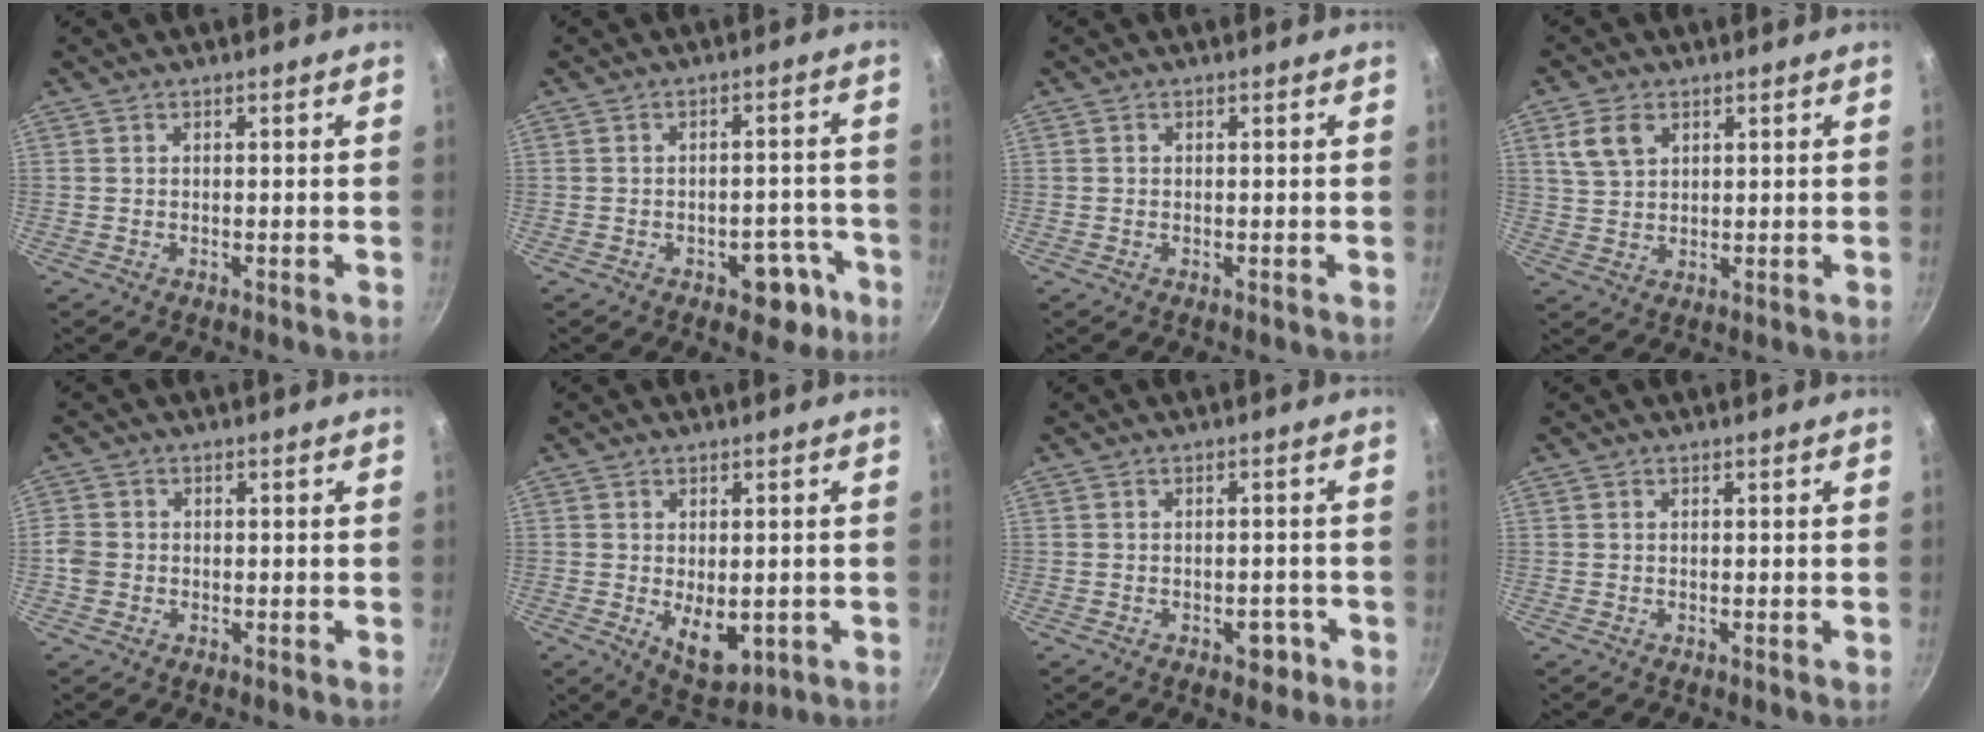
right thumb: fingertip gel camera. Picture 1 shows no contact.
{"total": 6.4, "force": [-3.5, 3.8, 3.9], "torque": [-0.020, 0.037, -0.039]}
{"total": 0.0}
{"total": 5.7, "force": [2.6, 3.7, 3.4], "torque": [-0.058, -0.002, 0.056]}
{"total": 3.2, "force": [-0.5, 2.9, 1.3], "torque": [-0.023, 0.009, -0.010]}
{"total": 7.3, "force": [-1.4, 4.2, 5.9], "torque": [-0.073, -0.012, -0.005]}
{"total": 3.1, "force": [-1.6, 1.9, 1.8], "torque": [-0.007, 0.015, -0.018]}
{"total": 0.0}